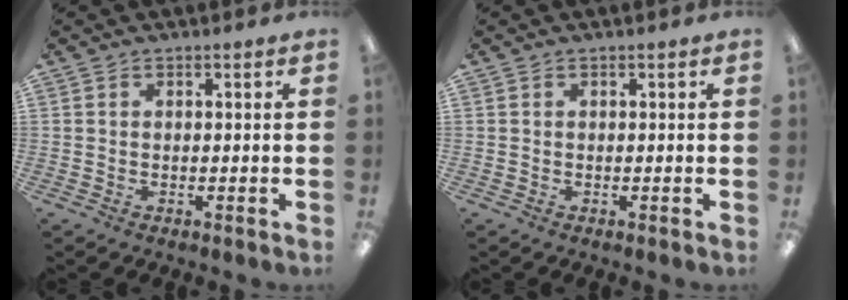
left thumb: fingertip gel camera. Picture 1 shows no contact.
{"total": 0.0}